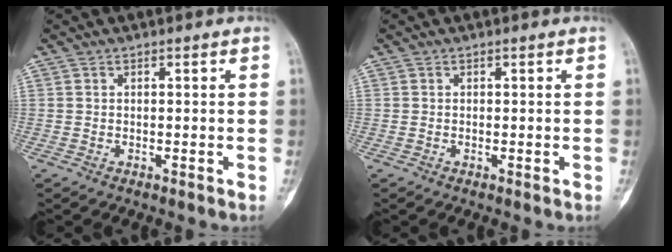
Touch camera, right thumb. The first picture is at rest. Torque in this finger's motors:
{"motor_torque": [-0.46, 0.30, 0.24, 0.24, -0.01]}